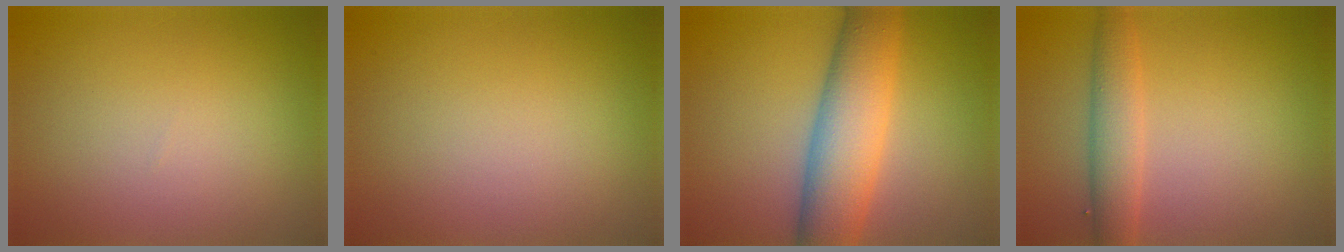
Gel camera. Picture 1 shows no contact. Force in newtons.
{"total": 0.0}
{"total": 7.9, "press": 7.9, "slide": 0.2}
{"total": 3.2, "press": 3.2, "slide": 0.2}